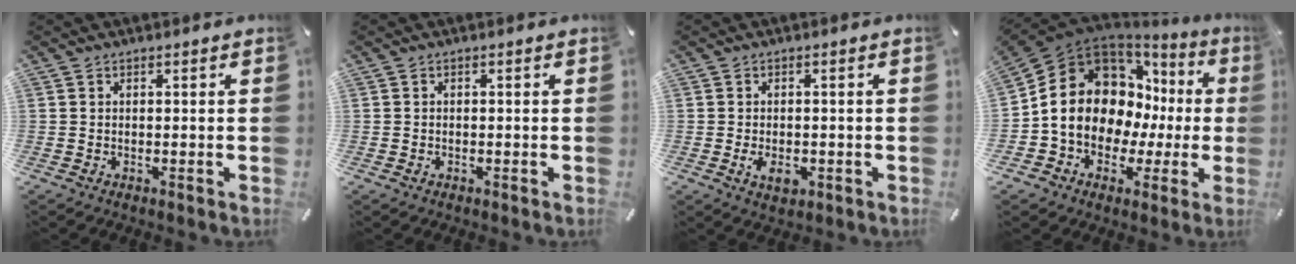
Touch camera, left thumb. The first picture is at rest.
{"total": 0.6, "force": [-0.3, 0.5, 0.1], "torque": [0.000, 0.004, -0.008]}
{"total": 3.8, "force": [-1.2, 2.3, 2.8], "torque": [-0.060, -0.006, -0.025]}
{"total": 15.3, "force": [1.3, 12.9, 8.2], "torque": [-0.146, -0.020, 0.028]}